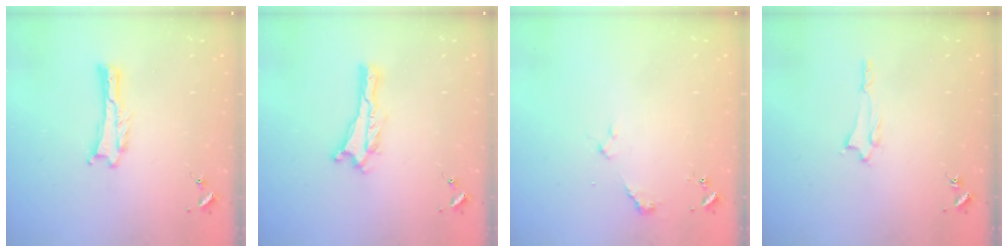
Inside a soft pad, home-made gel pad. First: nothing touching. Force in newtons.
{"total": 0.0}
{"total": 2.3, "press": 2.3, "slide": 0.1}
{"total": 1.2, "press": 1.2, "slide": 0.1}